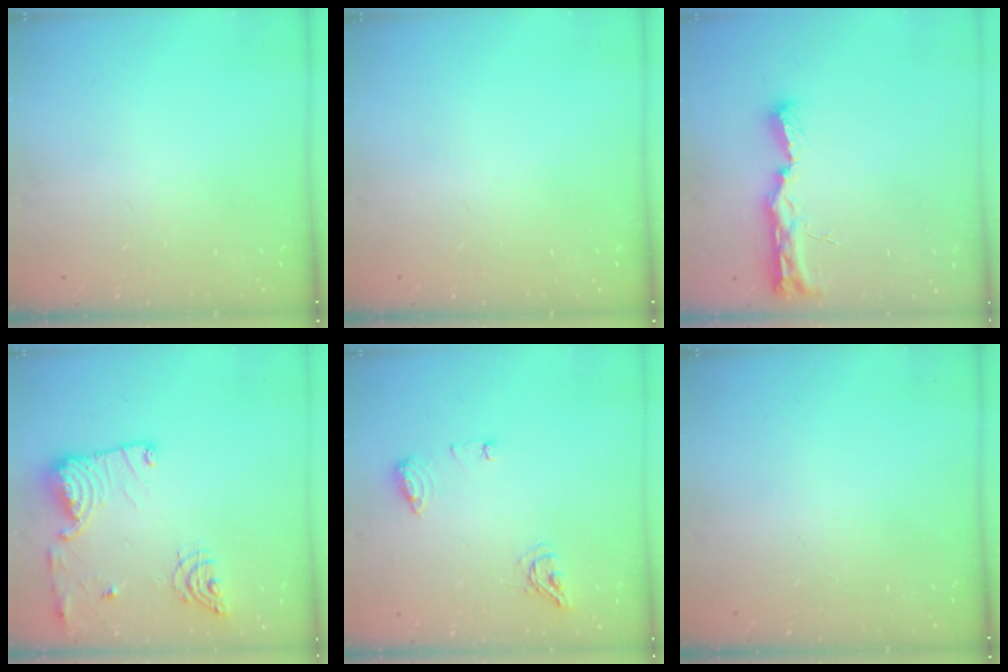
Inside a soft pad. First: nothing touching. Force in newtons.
{"total": 0.0}
{"total": 10.7, "press": 9.7, "slide": 4.5}
{"total": 15.8, "press": 15.7, "slide": 0.9}
{"total": 8.8, "press": 8.8, "slide": 0.5}
{"total": 0.0}